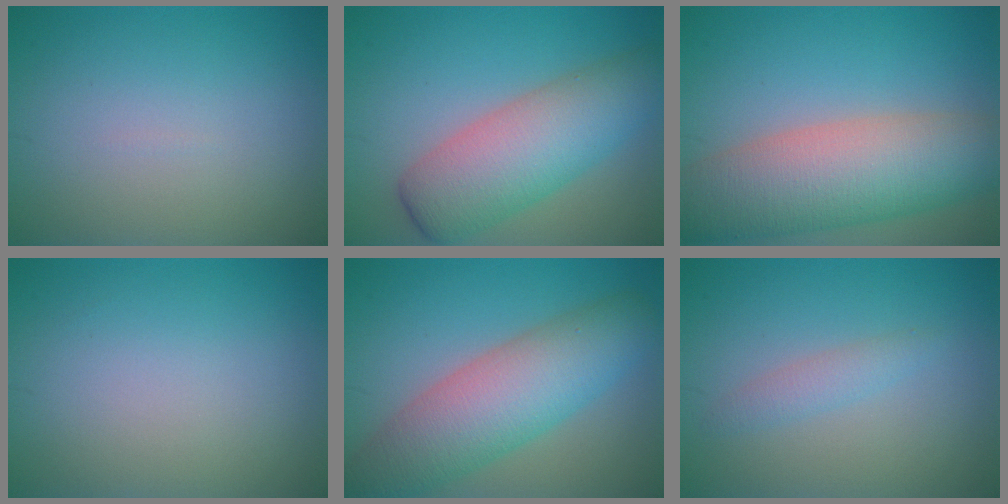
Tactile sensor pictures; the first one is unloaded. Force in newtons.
{"total": 7.7, "press": 7.7, "slide": 0.3}
{"total": 10.4, "press": 10.4, "slide": 0.5}
{"total": 0.0}
{"total": 8.3, "press": 8.3, "slide": 0.2}
{"total": 1.5, "press": 1.5, "slide": 0.1}